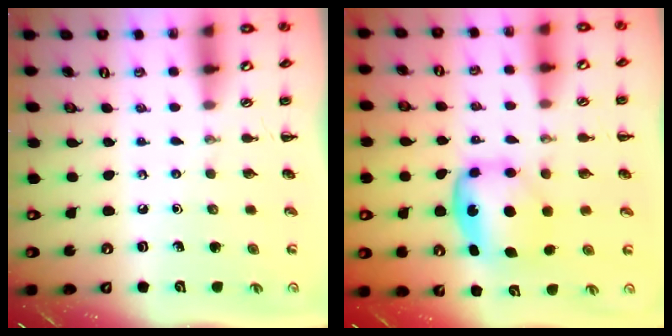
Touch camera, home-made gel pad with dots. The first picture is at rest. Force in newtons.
{"total": 6.4, "press": 6.1, "slide": 1.8}